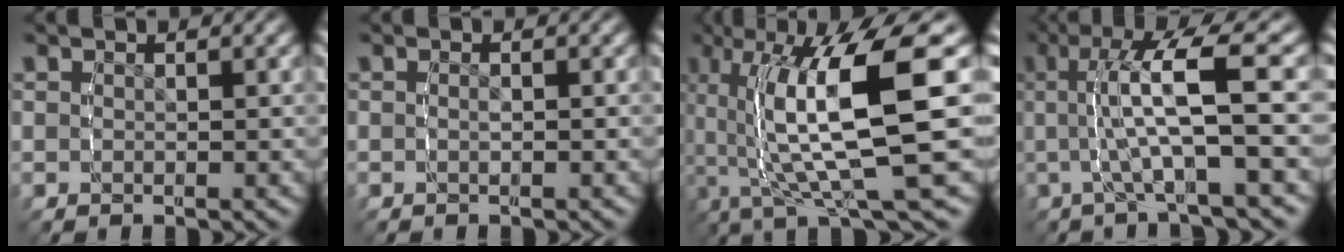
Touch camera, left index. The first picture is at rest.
{"total": 0.8, "force": [-0.6, 0.3, 0.4], "torque": [-0.013, -0.003, -0.014]}
{"total": 11.5, "force": [-0.3, 3.9, 10.8], "torque": [-0.195, 0.006, -0.004]}
{"total": 5.8, "force": [-0.2, 0.6, 5.7], "torque": [-0.109, 0.016, -0.012]}